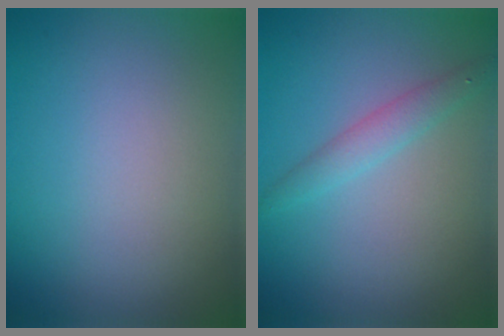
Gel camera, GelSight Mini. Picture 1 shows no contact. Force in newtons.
{"total": 1.9, "press": 1.9, "slide": 0.1}